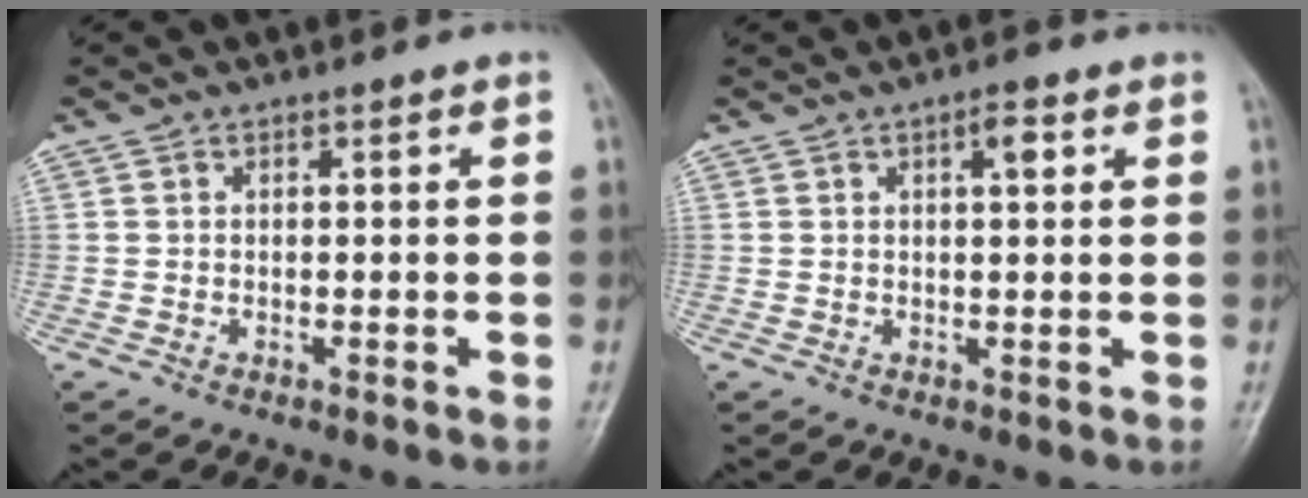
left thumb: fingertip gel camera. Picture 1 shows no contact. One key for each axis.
{"total": 2.9, "fx": 1.3, "fy": 1.0, "fz": 2.3, "tx": -0.031, "ty": -0.002, "tz": 0.019}